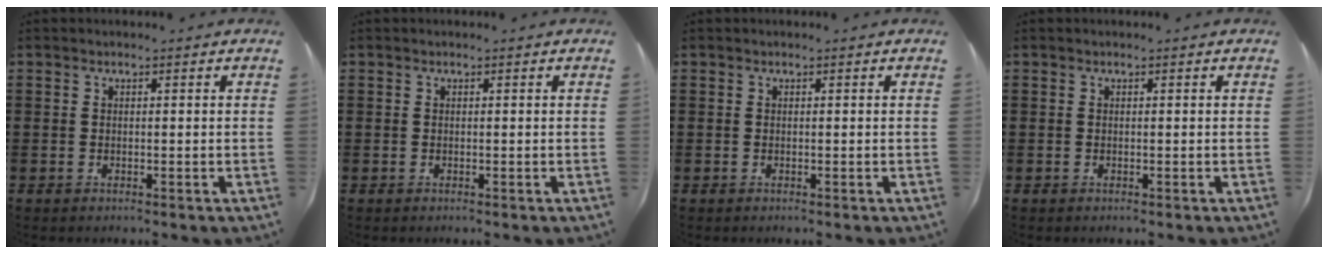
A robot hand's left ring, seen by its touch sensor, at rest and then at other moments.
{"total": 0.0}
{"total": 0.0}
{"total": 0.0}